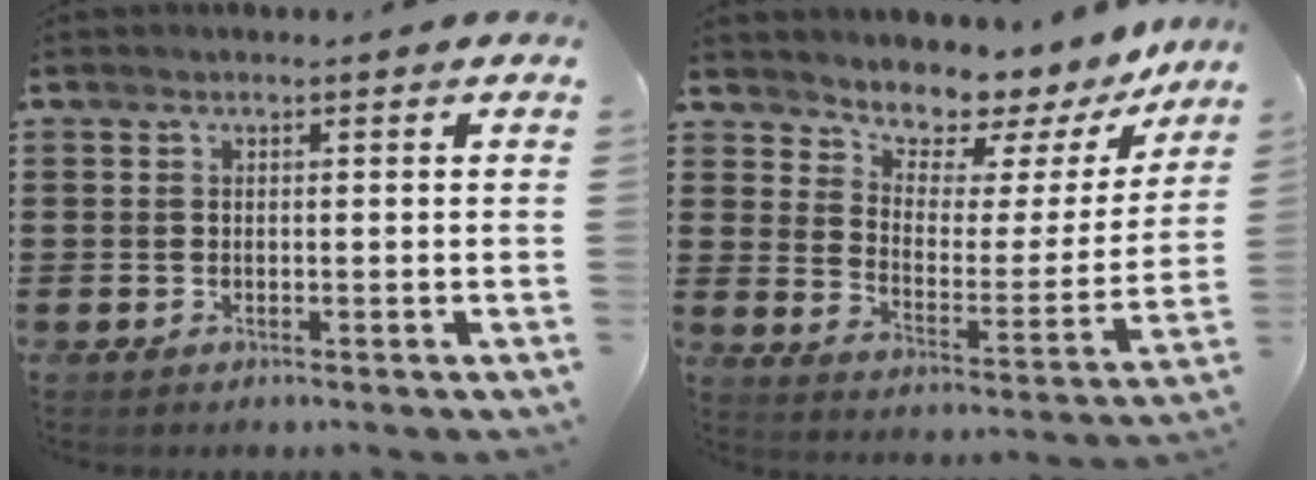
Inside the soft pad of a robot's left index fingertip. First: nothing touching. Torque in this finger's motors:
{"motor_torque": [1.33, -0.81, 0.46, 0.08]}